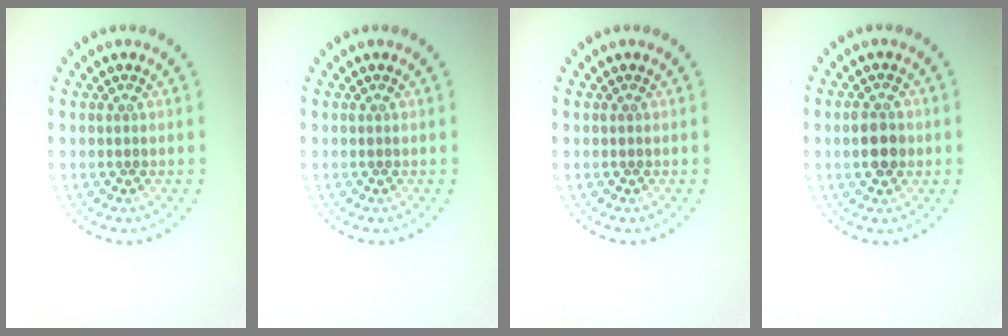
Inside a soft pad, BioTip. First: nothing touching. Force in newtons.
{"total": 0.0}
{"total": 0.0}
{"total": 2.7, "press": 2.7, "slide": 0.2}